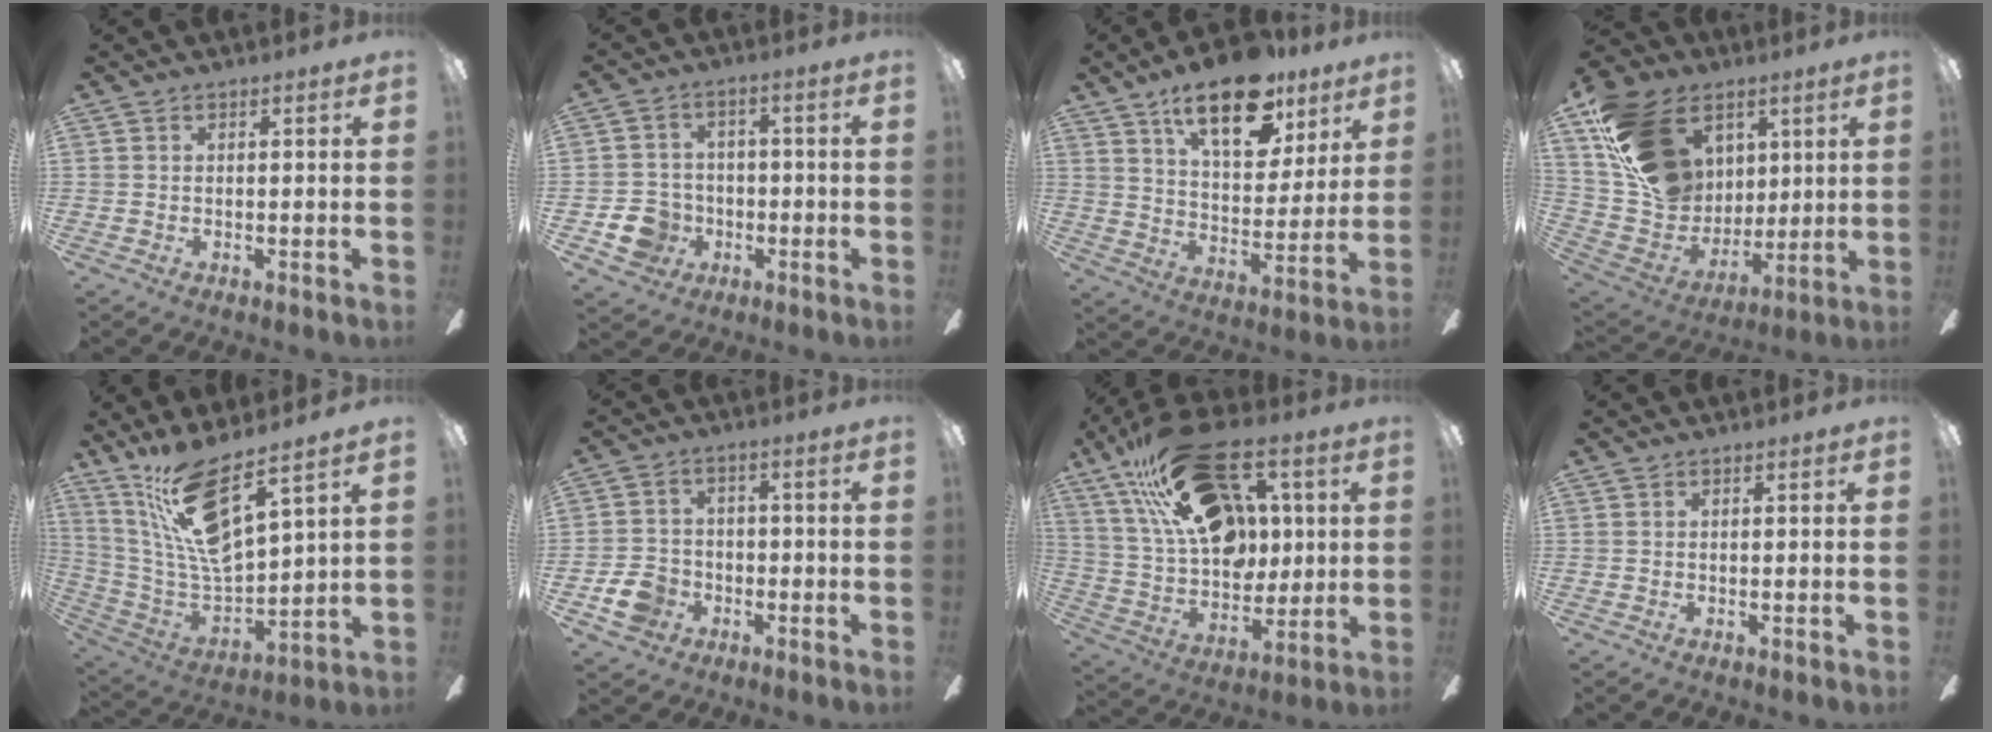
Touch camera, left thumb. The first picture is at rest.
{"total": 8.6, "force": [-3.1, 7.6, 2.5], "torque": [-0.063, 0.029, -0.053]}
{"total": 19.9, "force": [12.9, 9.0, 12.2], "torque": [-0.183, -0.063, 0.216]}
{"total": 22.2, "force": [9.5, 16.3, 11.6], "torque": [-0.217, -0.019, 0.189]}
{"total": 17.1, "force": [11.0, 4.6, 12.2], "torque": [-0.265, -0.069, 0.187]}
{"total": 7.7, "force": [-3.2, 6.2, 3.2], "torque": [-0.086, 0.024, -0.059]}
{"total": 27.9, "force": [14.2, 15.9, 18.0], "torque": [-0.315, -0.057, 0.253]}
{"total": 0.0}